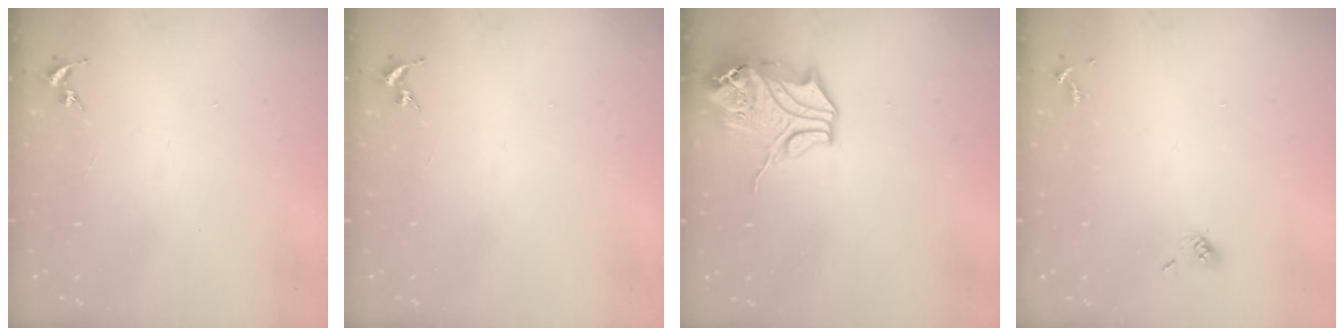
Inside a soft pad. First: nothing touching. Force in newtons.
{"total": 0.0}
{"total": 13.8, "press": 13.7, "slide": 2.0}
{"total": 4.4, "press": 3.7, "slide": 2.4}